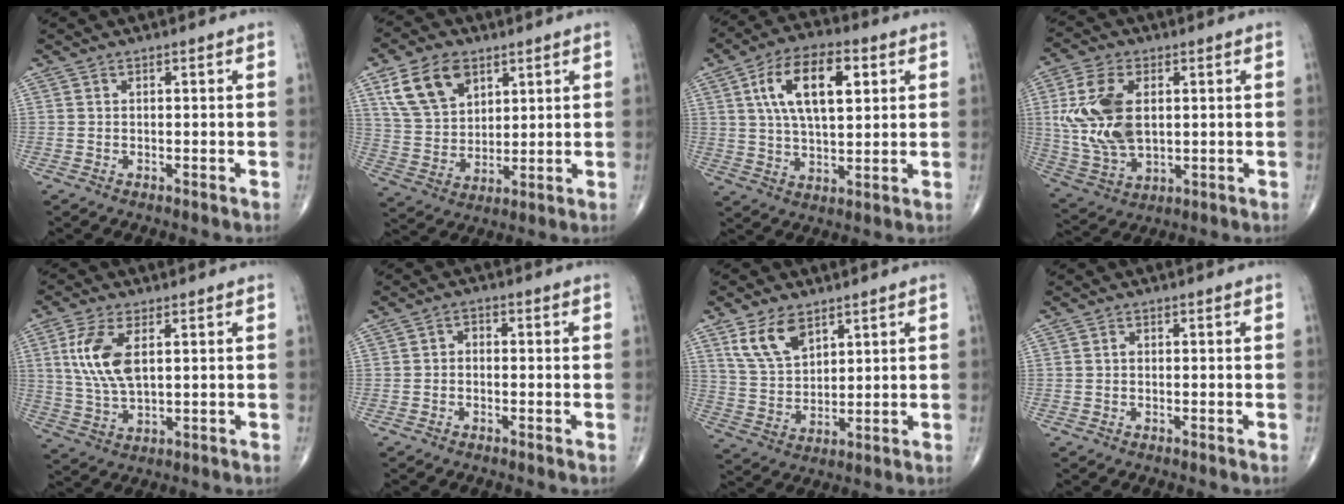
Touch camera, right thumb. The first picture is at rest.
{"total": 12.4, "force": [6.2, 8.0, 7.1], "torque": [-0.112, -0.020, 0.127]}
{"total": 14.9, "force": [4.6, 7.1, 12.2], "torque": [-0.204, 0.001, 0.081]}
{"total": 14.9, "force": [2.2, 8.7, 11.8], "torque": [-0.239, -0.006, 0.050]}
{"total": 10.1, "force": [2.7, 4.8, 8.5], "torque": [-0.183, -0.007, 0.057]}
{"total": 1.8, "force": [-0.4, 1.3, 1.1], "torque": [-0.007, 0.011, -0.015]}
{"total": 9.0, "force": [5.2, 5.0, 5.4], "torque": [-0.089, -0.024, 0.110]}
{"total": 0.7, "force": [0.0, 0.5, 0.5], "torque": [-0.007, 0.002, -0.001]}